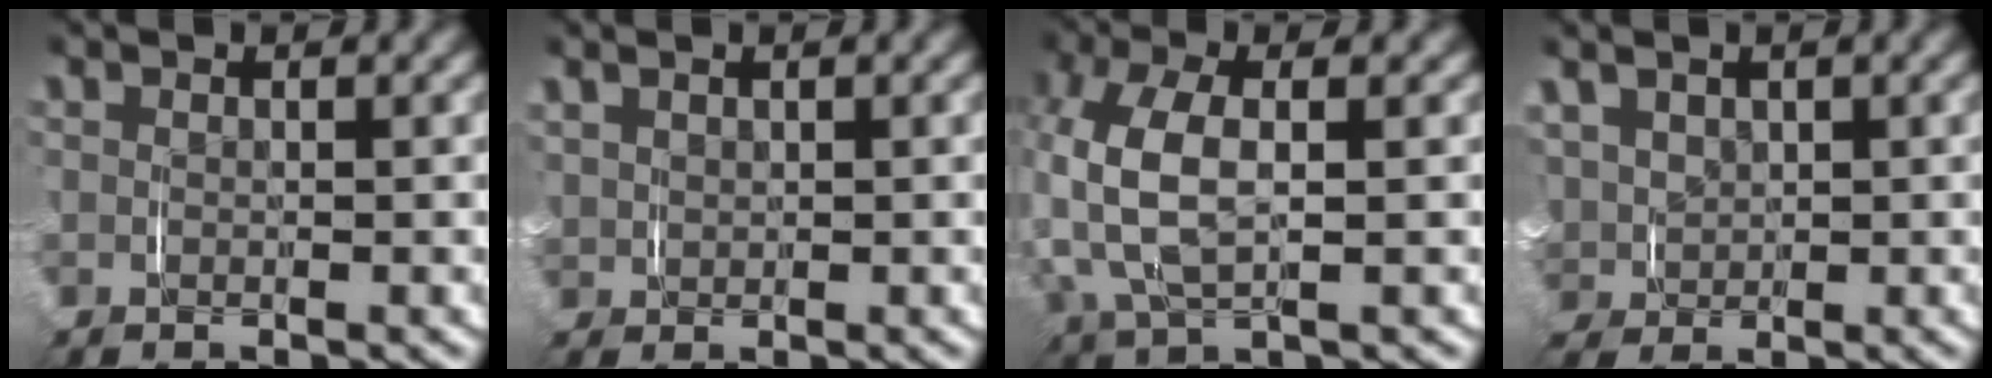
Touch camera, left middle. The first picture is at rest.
{"total": 1.5, "force": [0.9, 1.2, 0.4], "torque": [-0.019, 0.002, 0.021]}
{"total": 6.9, "force": [0.8, 4.0, 5.5], "torque": [-0.161, -0.009, 0.023]}
{"total": 4.0, "force": [1.4, 3.4, 1.6], "torque": [-0.058, -0.011, 0.034]}